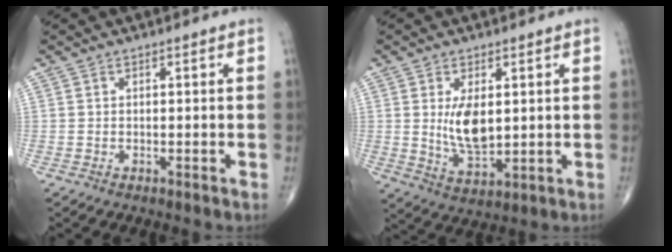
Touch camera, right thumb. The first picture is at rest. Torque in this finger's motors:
{"motor_torque": [0.87, 0.89, 0.43, 0.37, 0.20]}